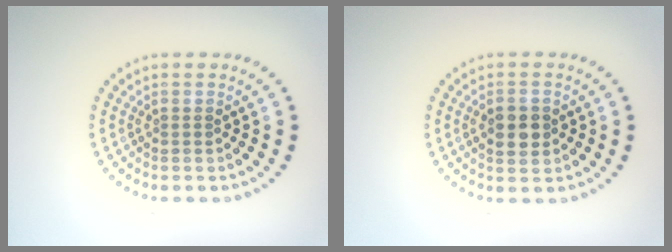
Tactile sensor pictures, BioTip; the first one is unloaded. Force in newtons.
{"total": 3.2, "press": 3.2, "slide": 0.1}